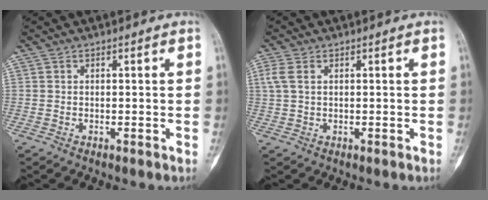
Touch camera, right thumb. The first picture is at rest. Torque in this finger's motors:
{"motor_torque": [-0.44, -0.12, 0.42, 0.00, -0.07]}